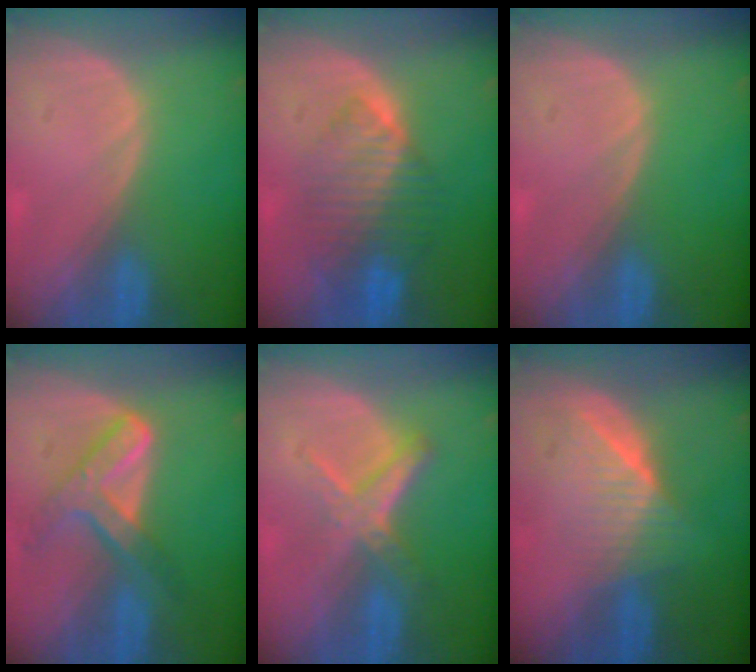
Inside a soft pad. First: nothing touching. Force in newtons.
{"total": 7.8, "press": 7.4, "slide": 2.3}
{"total": 0.0}
{"total": 7.2, "press": 6.1, "slide": 3.8}
{"total": 5.6, "press": 5.3, "slide": 1.7}
{"total": 6.3, "press": 5.9, "slide": 2.3}